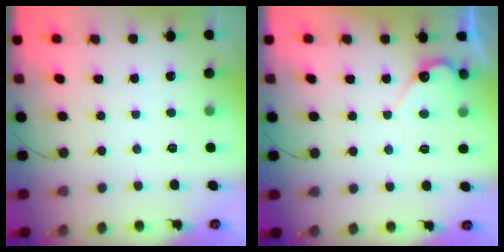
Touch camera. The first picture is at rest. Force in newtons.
{"total": 6.7, "press": 6.7, "slide": 0.5}